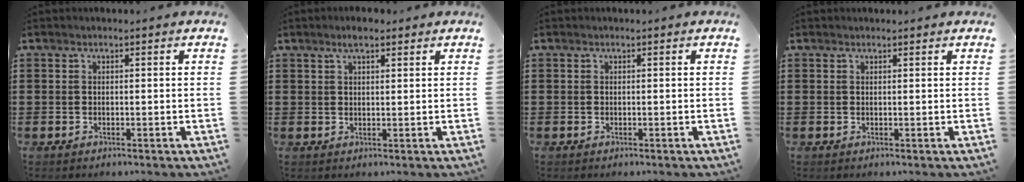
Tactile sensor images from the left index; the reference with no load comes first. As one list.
[{"total": 3.0, "force": [2.2, 0.7, 1.9], "torque": [-0.040, 0.004, 0.038]}, {"total": 0.0}, {"total": 0.5, "force": [0.5, 0.0, 0.2], "torque": [-0.005, -0.001, 0.010]}]